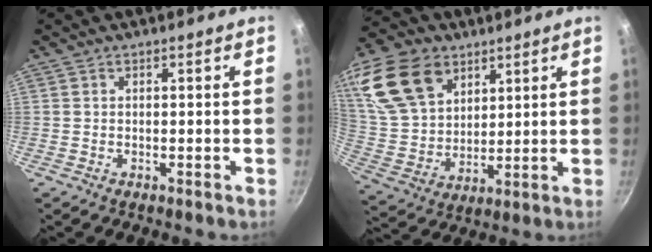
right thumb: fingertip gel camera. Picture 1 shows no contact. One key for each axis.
{"total": 21.2, "fx": 10.7, "fy": 14.3, "fz": 11.4, "tx": -0.225, "ty": -0.017, "tz": 0.210}